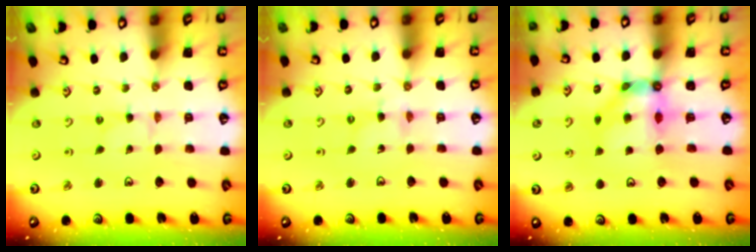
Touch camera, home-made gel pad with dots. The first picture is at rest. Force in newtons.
{"total": 2.0, "press": 2.0, "slide": 0.2}
{"total": 9.1, "press": 9.1, "slide": 0.8}